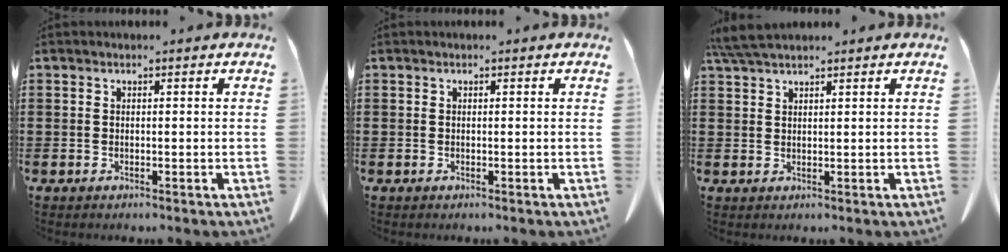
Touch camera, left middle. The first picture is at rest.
{"total": 0.0}
{"total": 4.0, "force": [3.3, 0.5, 2.2], "torque": [-0.053, -0.001, 0.064]}